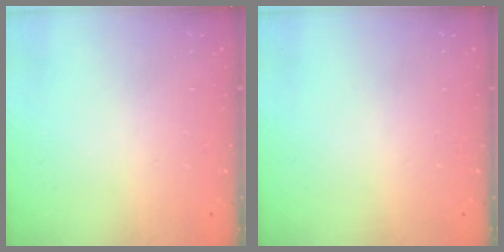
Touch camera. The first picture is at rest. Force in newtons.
{"total": 0.0}